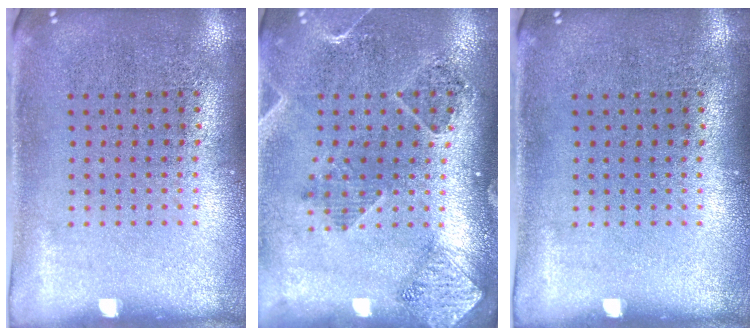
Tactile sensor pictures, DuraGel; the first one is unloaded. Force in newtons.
{"total": 1.5, "press": 1.5, "slide": 0.3}
{"total": 0.0}